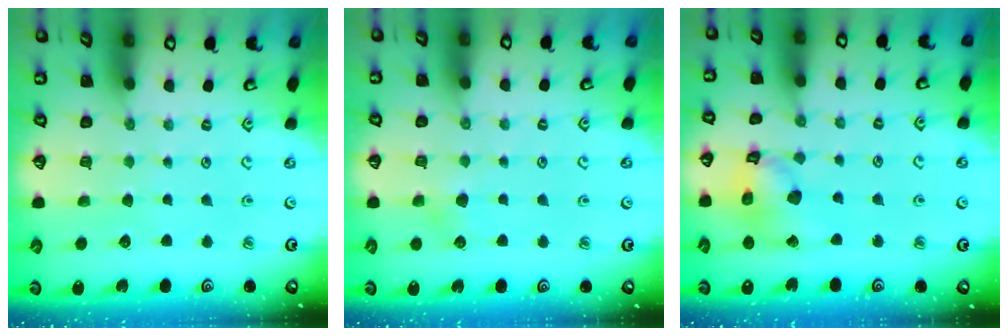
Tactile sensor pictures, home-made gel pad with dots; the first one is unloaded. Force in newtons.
{"total": 3.8, "press": 3.7, "slide": 0.8}
{"total": 14.0, "press": 13.9, "slide": 1.7}